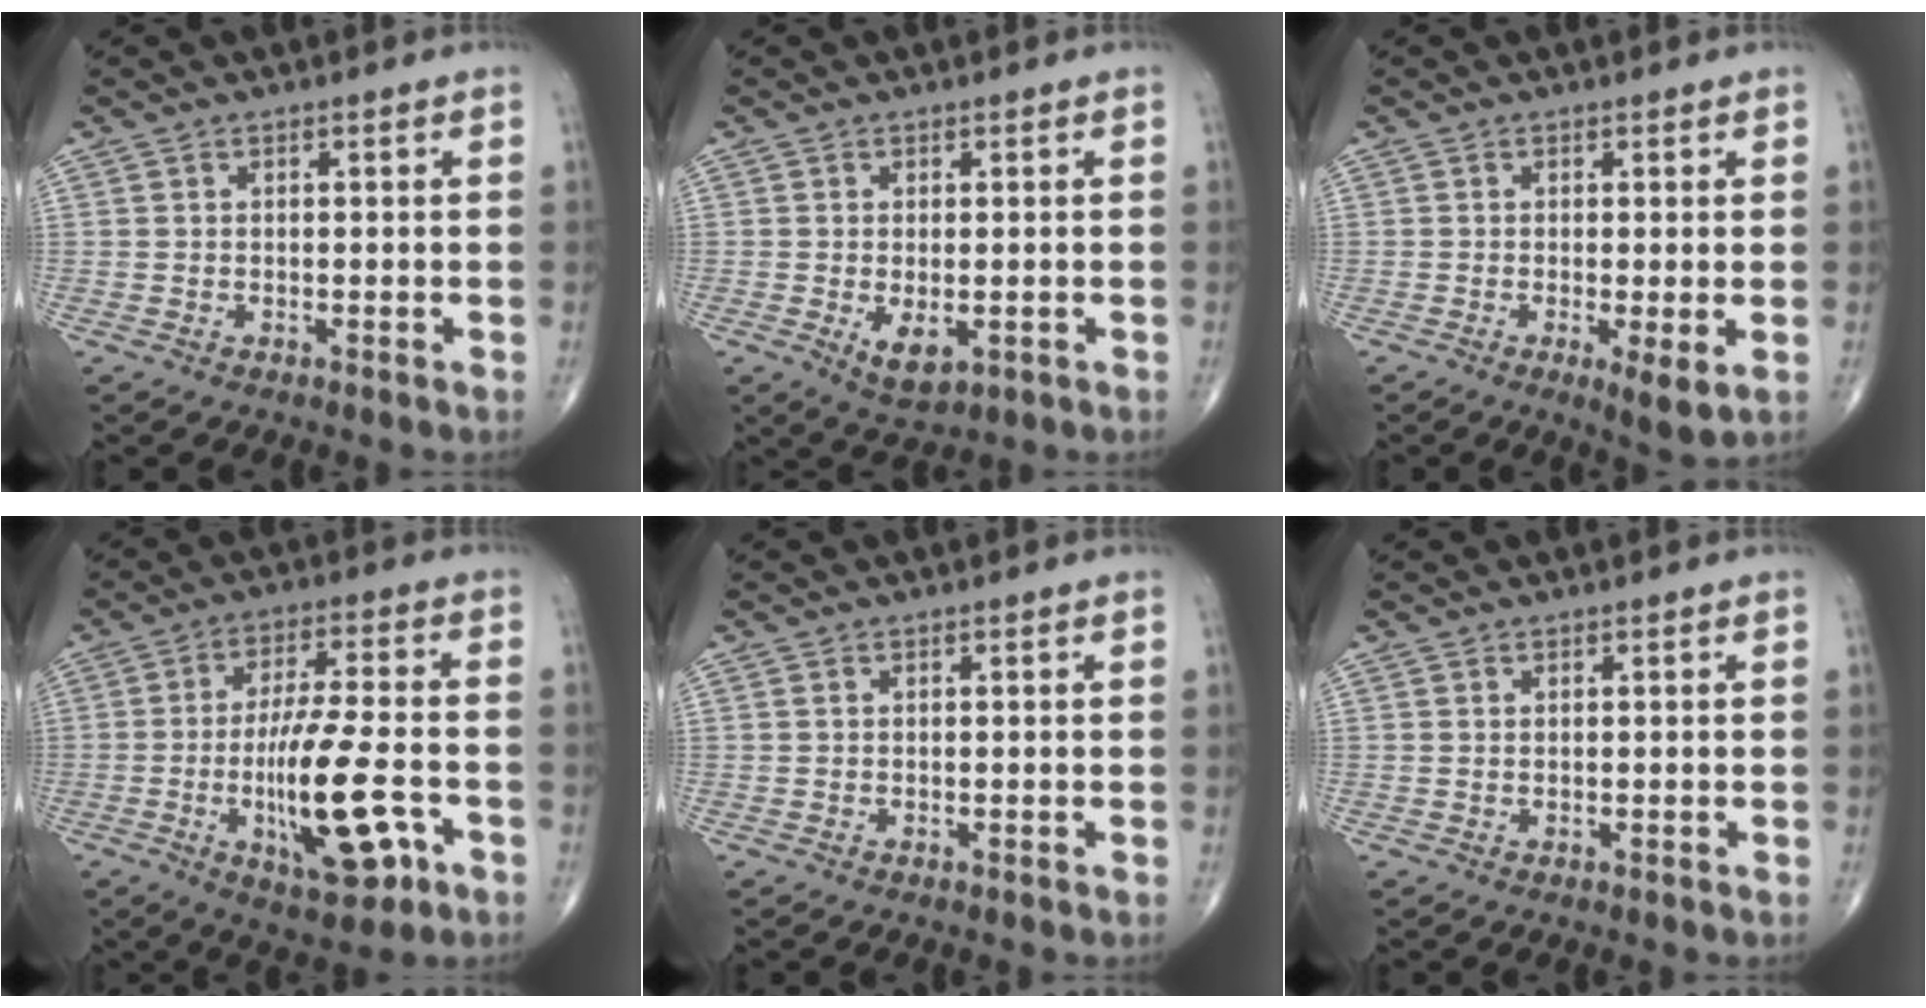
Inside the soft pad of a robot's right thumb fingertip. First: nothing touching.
{"total": 4.6, "force": [-1.1, 2.2, 3.8], "torque": [-0.058, -0.012, -0.009]}
{"total": 4.1, "force": [-0.8, 0.9, 3.9], "torque": [-0.069, -0.017, -0.017]}
{"total": 16.2, "force": [-4.8, 4.9, 14.7], "torque": [-0.249, 0.014, -0.072]}
{"total": 0.0}
{"total": 0.0}